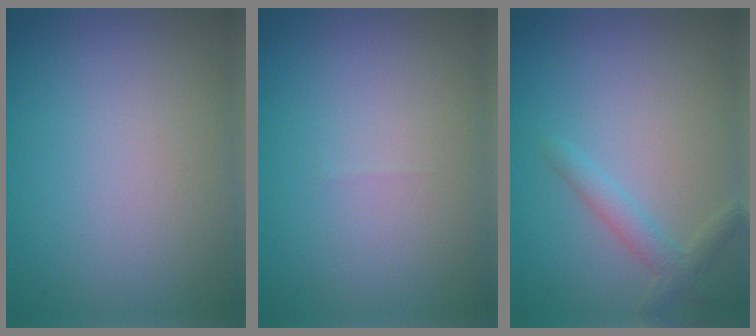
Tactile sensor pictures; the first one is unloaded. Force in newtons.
{"total": 0.0}
{"total": 2.0, "press": 2.0, "slide": 0.1}